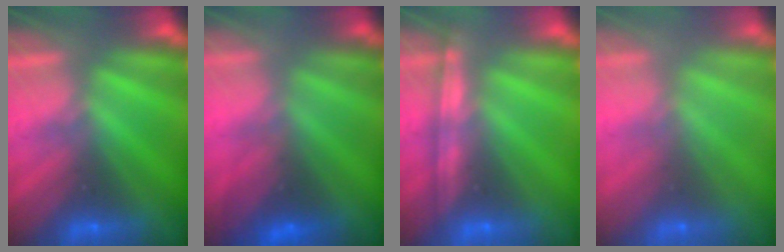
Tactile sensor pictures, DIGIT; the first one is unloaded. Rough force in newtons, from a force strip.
{"total": 2.8}
{"total": 1.2}
{"total": 9.0}